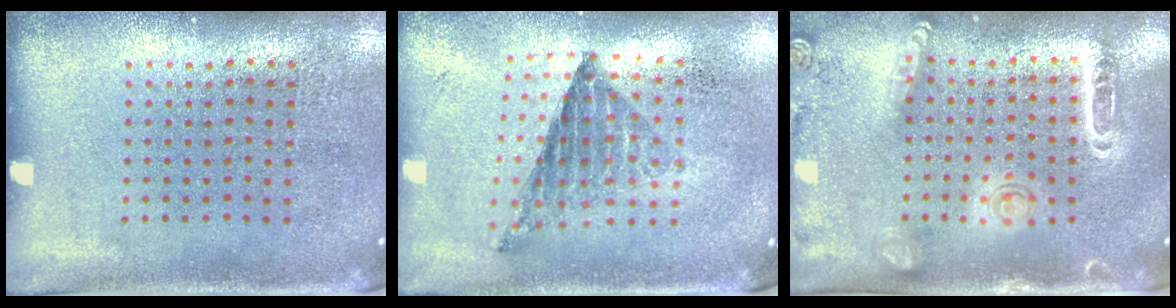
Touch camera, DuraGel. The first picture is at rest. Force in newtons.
{"total": 0.9, "press": 0.9, "slide": 0.0}
{"total": 1.6, "press": 1.5, "slide": 0.4}